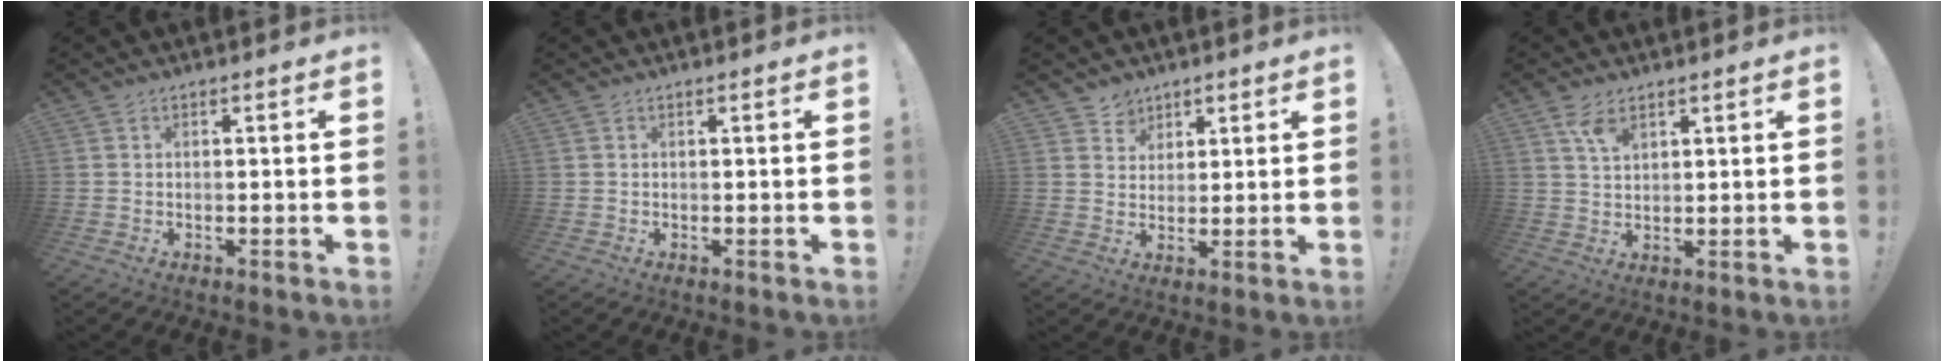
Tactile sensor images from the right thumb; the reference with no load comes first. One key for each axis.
{"total": 0.0}
{"total": 4.7, "fx": 2.9, "fy": 3.8, "fz": 0.2, "tx": -0.001, "ty": -0.022, "tz": 0.054}
{"total": 4.9, "fx": 3.0, "fy": 2.3, "fz": 3.1, "tx": -0.051, "ty": -0.013, "tz": 0.054}